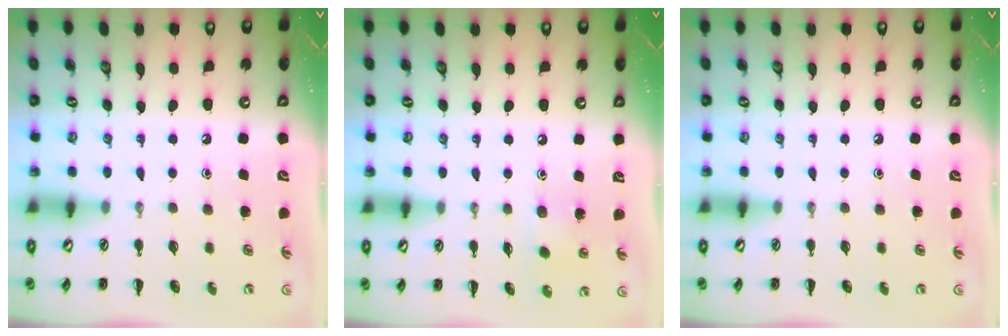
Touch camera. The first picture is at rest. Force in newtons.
{"total": 4.6, "press": 4.5, "slide": 0.9}
{"total": 0.0}